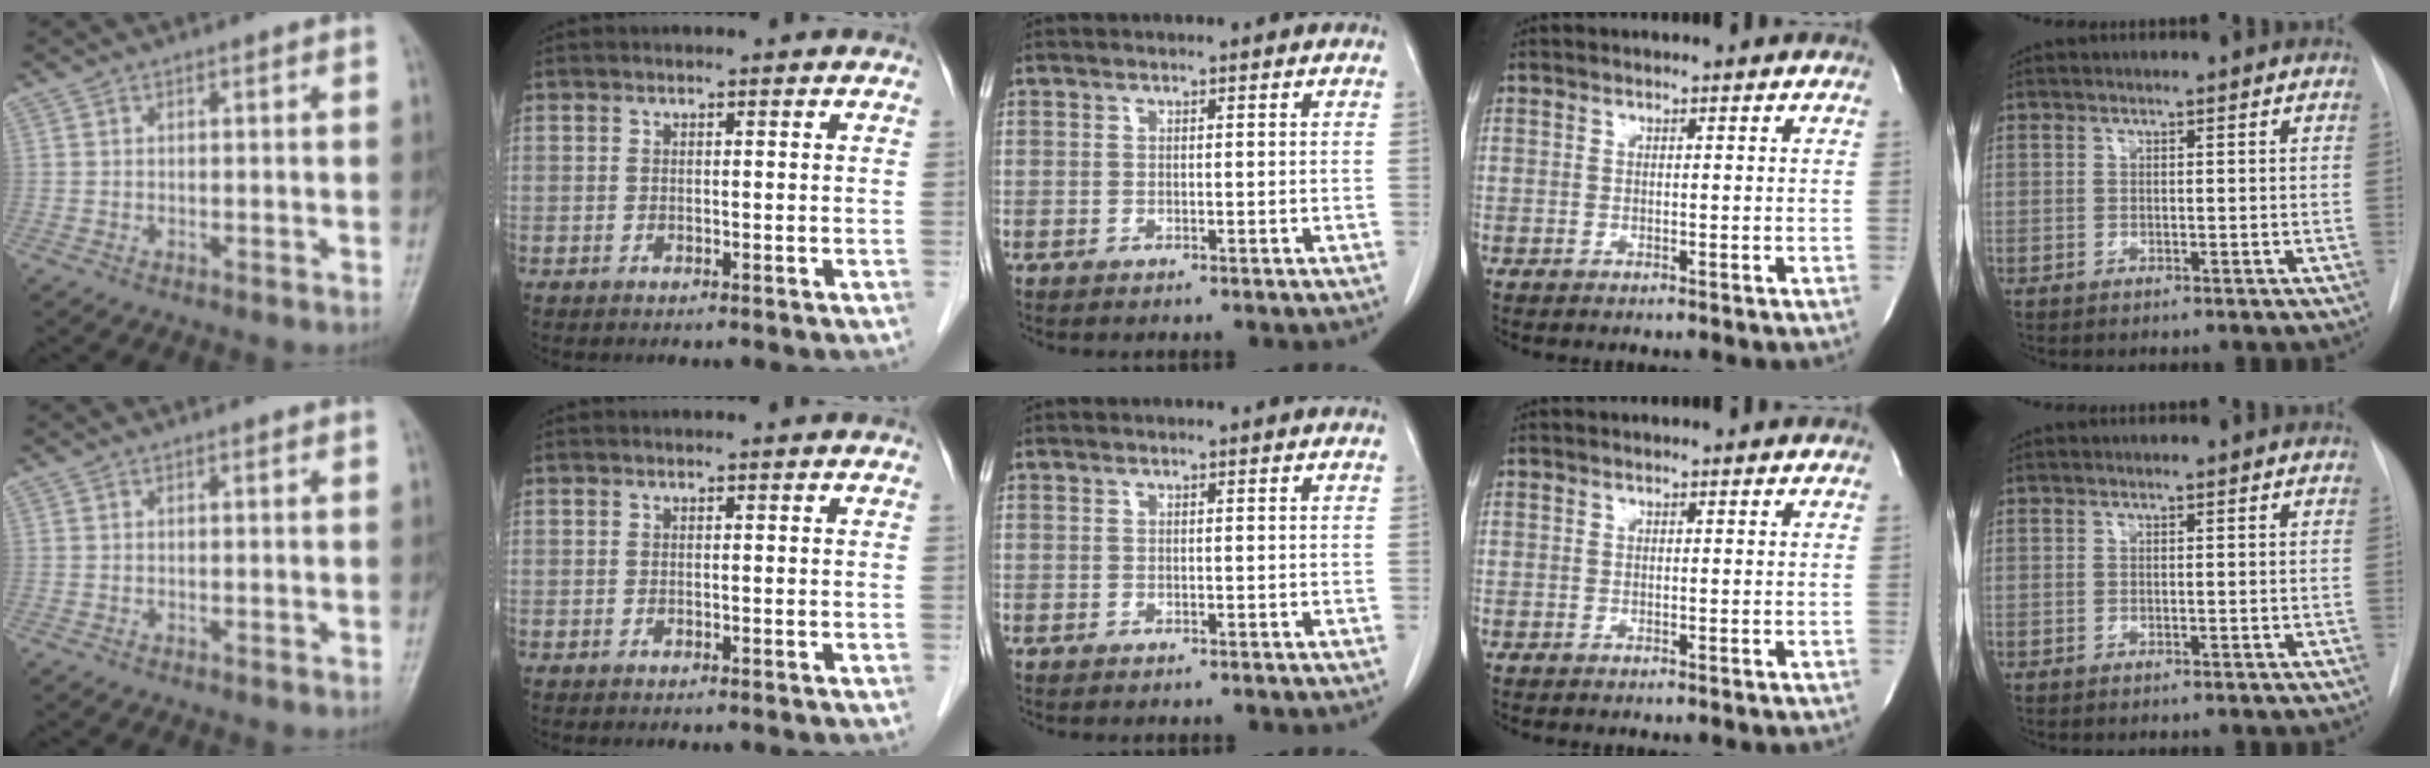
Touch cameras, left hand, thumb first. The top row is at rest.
{}